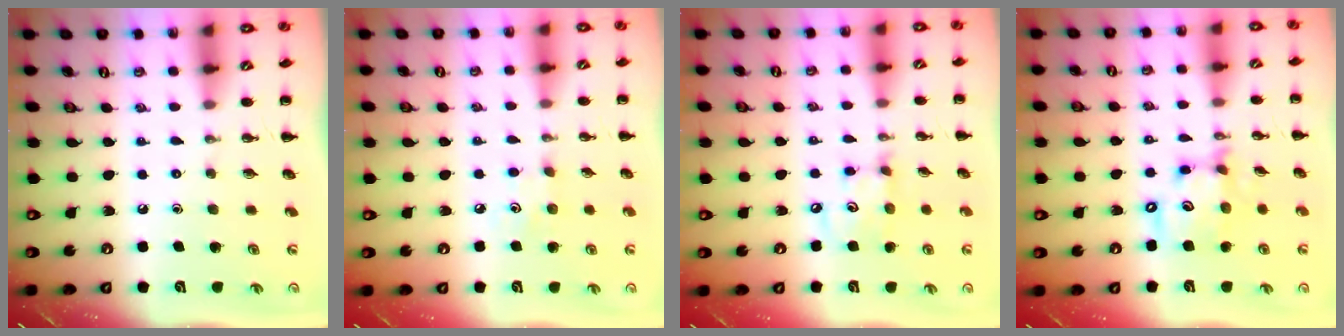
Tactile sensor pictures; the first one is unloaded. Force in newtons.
{"total": 3.7, "press": 3.6, "slide": 0.9}
{"total": 5.7, "press": 5.7, "slide": 0.5}
{"total": 13.6, "press": 13.3, "slide": 2.6}